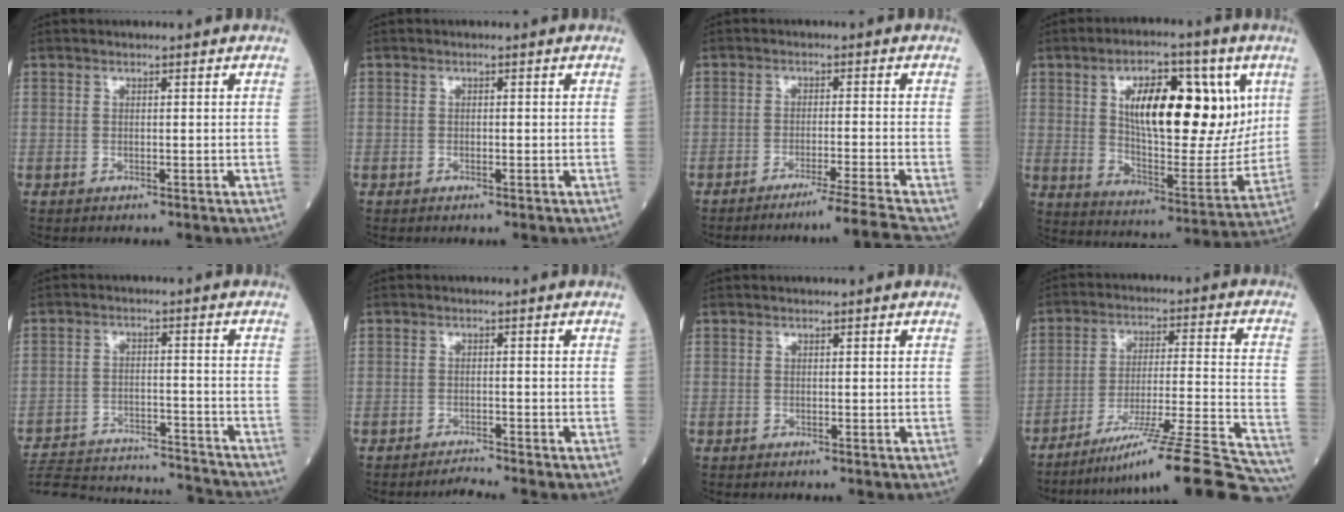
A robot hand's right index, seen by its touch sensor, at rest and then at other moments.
{"total": 0.7, "force": [-0.3, 0.2, 0.6], "torque": [-0.012, 0.000, -0.005]}
{"total": 7.2, "force": [-6.1, -2.4, 3.1], "torque": [-0.034, -0.012, -0.097]}
{"total": 20.3, "force": [6.1, 7.9, 17.6], "torque": [-0.272, 0.006, 0.102]}
{"total": 21.0, "force": [-20.2, 2.2, 5.5], "torque": [-0.122, -0.013, -0.288]}
{"total": 2.0, "force": [-1.8, -0.8, -0.1], "torque": [0.002, -0.011, -0.032]}
{"total": 0.0}
{"total": 23.1, "force": [-19.8, 0.0, 11.8], "torque": [-0.111, 0.004, -0.293]}